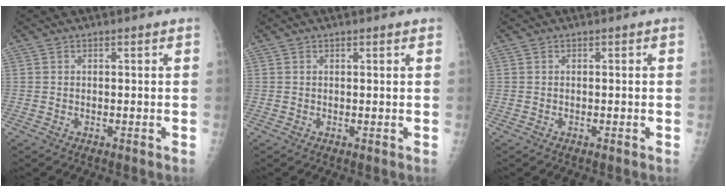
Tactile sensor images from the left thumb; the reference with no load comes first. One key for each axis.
{"total": 1.1, "fx": 0.9, "fy": 0.1, "fz": 0.7, "tx": -0.007, "ty": 0.000, "tz": 0.012}
{"total": 0.0}